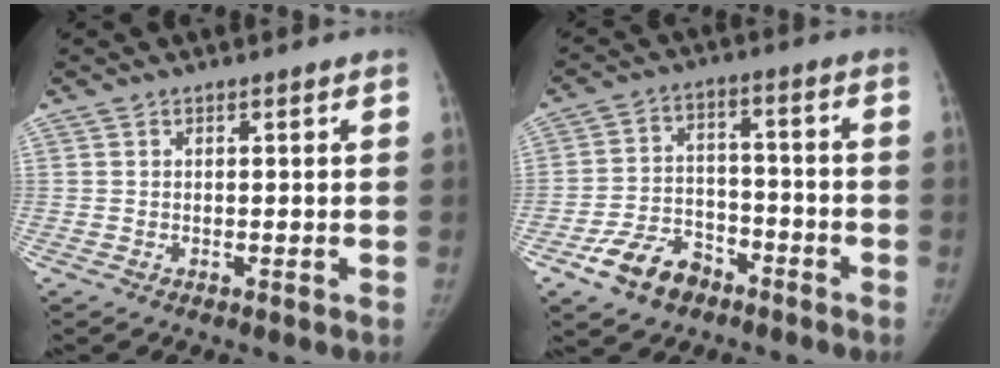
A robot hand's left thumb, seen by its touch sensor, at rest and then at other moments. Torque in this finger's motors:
{"motor_torque": [-0.87, 1.60, 0.22, -0.19, 0.23]}